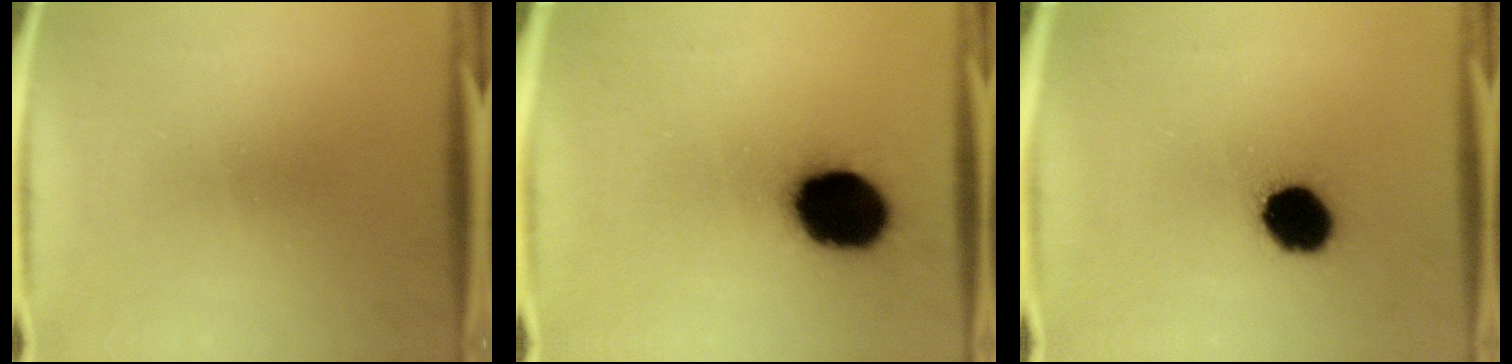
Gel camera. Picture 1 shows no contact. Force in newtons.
{"total": 18.1}
{"total": 12.3}